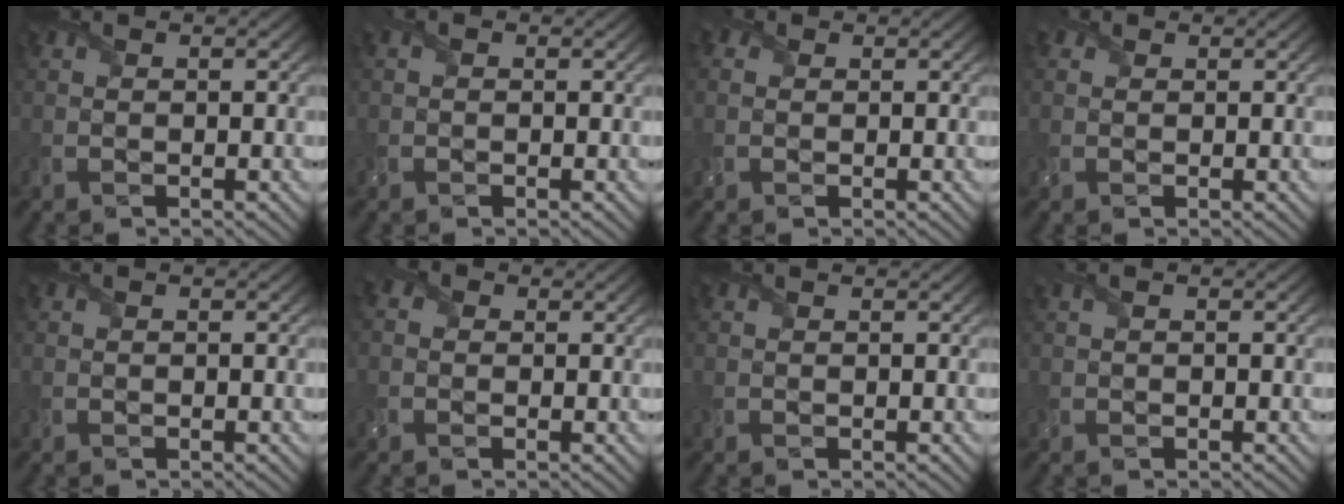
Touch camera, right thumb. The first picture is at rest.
{"total": 1.0, "force": [0.1, 0.8, 0.6], "torque": [-0.018, 0.004, -0.001]}
{"total": 2.0, "force": [0.1, 1.8, 0.7], "torque": [-0.024, 0.000, -0.001]}
{"total": 1.3, "force": [0.4, 1.2, 0.4], "torque": [-0.012, 0.002, 0.007]}
{"total": 0.0}
{"total": 2.0, "force": [-0.2, 1.8, 0.8], "torque": [-0.025, 0.001, -0.012]}
{"total": 0.7, "force": [0.7, 0.0, 0.1], "torque": [-0.005, 0.002, 0.010]}
{"total": 1.1, "force": [0.4, 0.3, 1.0], "torque": [-0.027, 0.008, 0.006]}